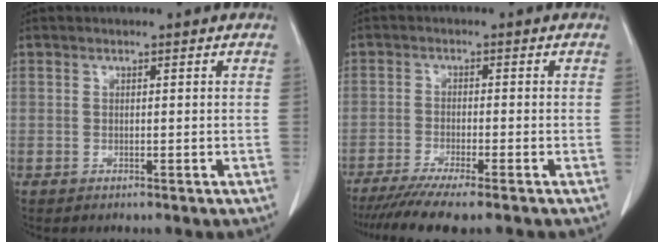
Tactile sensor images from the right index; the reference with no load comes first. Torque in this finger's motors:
{"motor_torque": [1.12, -1.03, 0.27, 0.14]}